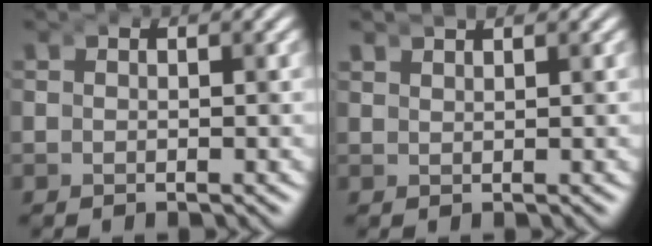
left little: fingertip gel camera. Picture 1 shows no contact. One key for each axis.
{"total": 1.4, "fx": 0.8, "fy": -1.0, "fz": -0.6, "tx": 0.015, "ty": 0.003, "tz": 0.018}